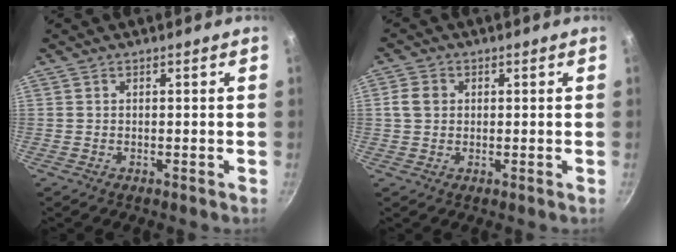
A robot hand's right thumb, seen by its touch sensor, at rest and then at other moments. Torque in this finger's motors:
{"motor_torque": [-0.08, 0.83, 0.54, -0.27, -0.01]}